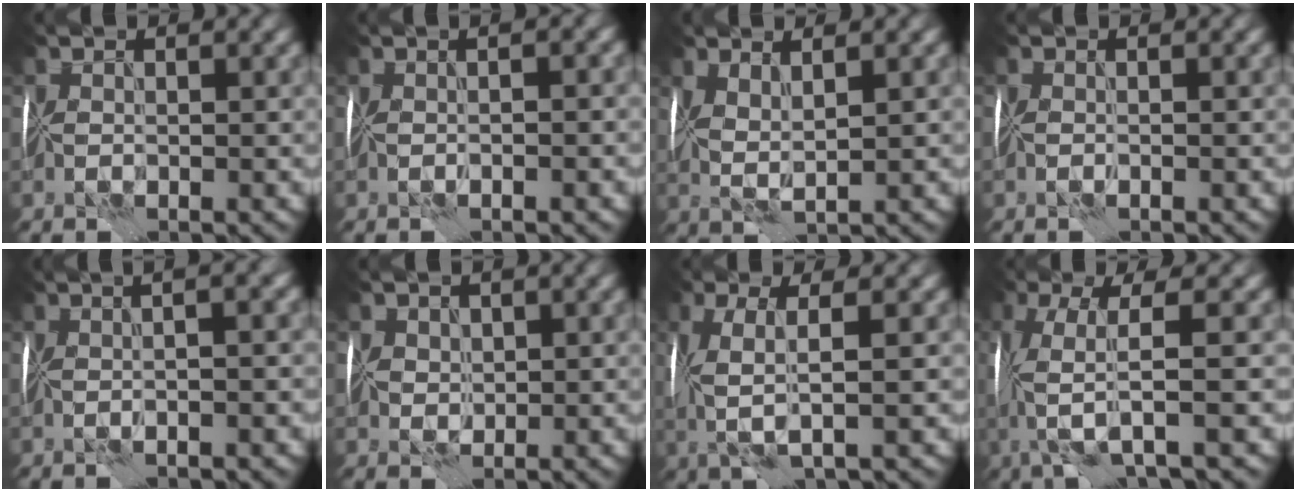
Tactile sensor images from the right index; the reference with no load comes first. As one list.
[{"total": 4.1, "force": [0.6, 1.8, 3.6], "torque": [-0.020, 0.017, -0.011]}, {"total": 2.7, "force": [1.3, 0.6, 2.2], "torque": [-0.051, 0.004, 0.025]}, {"total": 0.0}, {"total": 7.6, "force": [1.8, 3.5, 6.5], "torque": [-0.029, 0.031, -0.009]}, {"total": 1.8, "force": [0.9, 1.4, 0.7], "torque": [-0.012, 0.003, 0.017]}, {"total": 4.4, "force": [0.1, 1.1, 4.3], "torque": [-0.094, 0.004, 0.002]}, {"total": 5.5, "force": [-0.5, 1.1, 5.3], "torque": [-0.108, 0.001, -0.014]}]